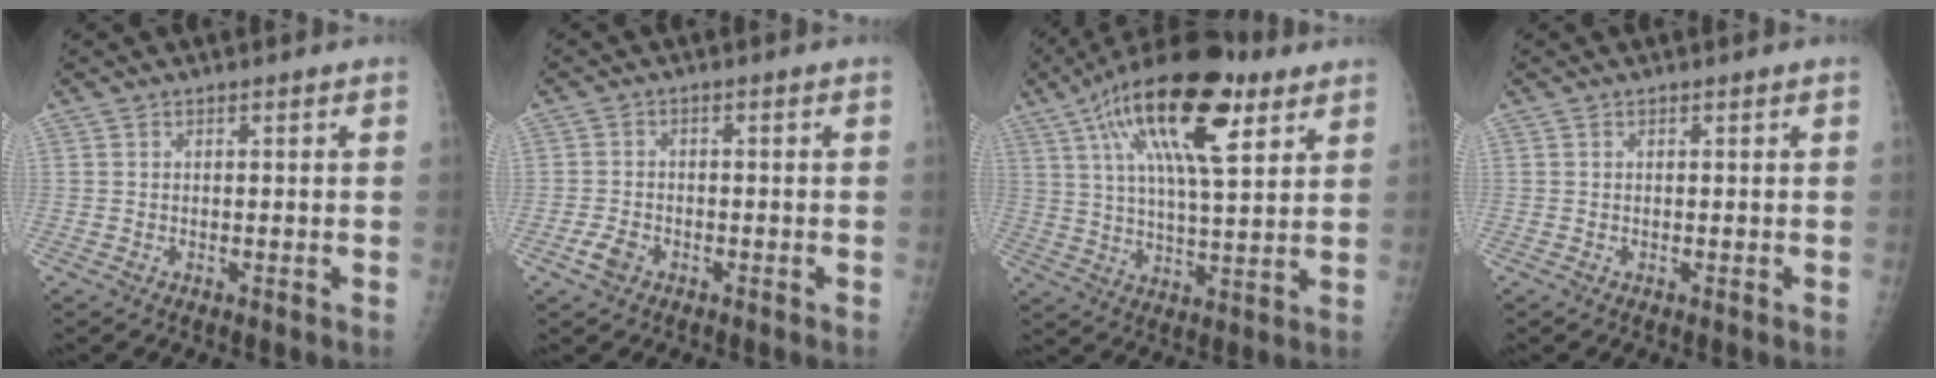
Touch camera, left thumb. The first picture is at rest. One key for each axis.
{"total": 3.0, "fx": -1.8, "fy": 1.9, "fz": 1.5, "tx": -0.026, "ty": 0.008, "tz": -0.029}
{"total": 22.0, "fx": 10.5, "fy": 7.8, "fz": 17.7, "tx": -0.295, "ty": -0.011, "tz": 0.172}
{"total": 0.0}